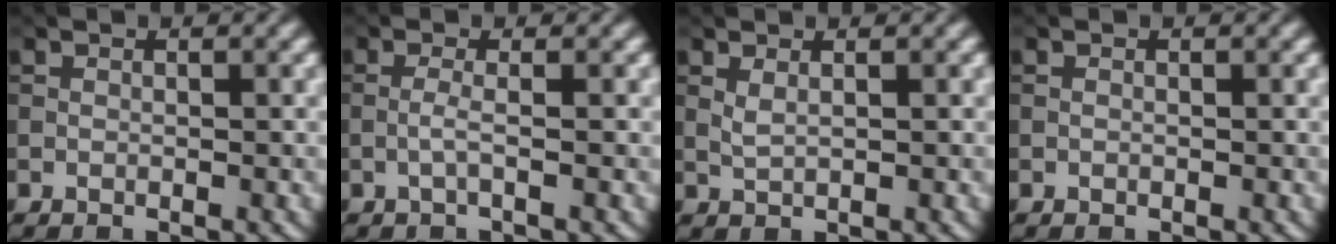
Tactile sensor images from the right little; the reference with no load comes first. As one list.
[{"total": 1.1, "force": [-0.5, 0.0, 1.0], "torque": [-0.024, 0.001, -0.014]}, {"total": 0.9, "force": [0.3, 0.2, 0.8], "torque": [-0.025, -0.001, 0.009]}, {"total": 0.0}]